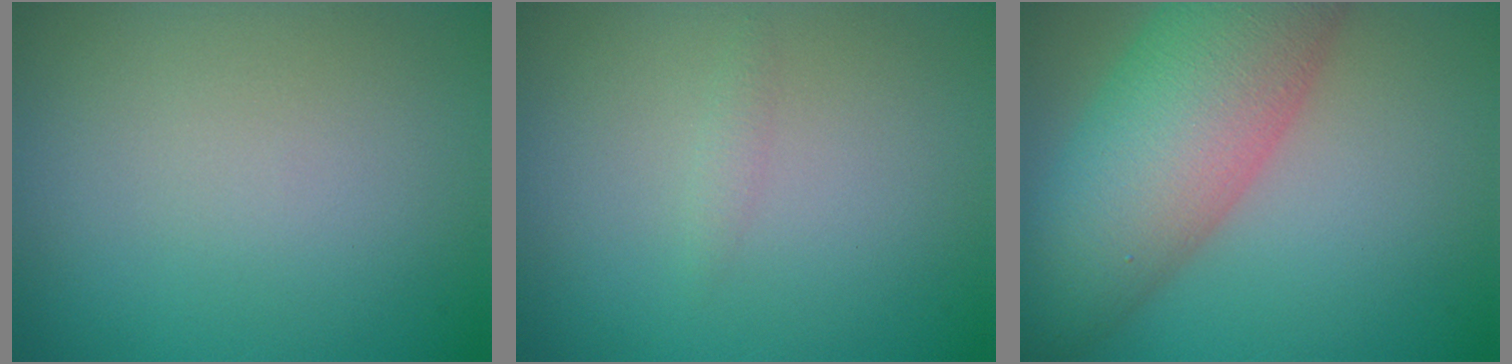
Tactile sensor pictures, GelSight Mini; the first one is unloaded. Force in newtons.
{"total": 0.6, "press": 0.6, "slide": 0.0}
{"total": 10.9, "press": 10.9, "slide": 0.4}